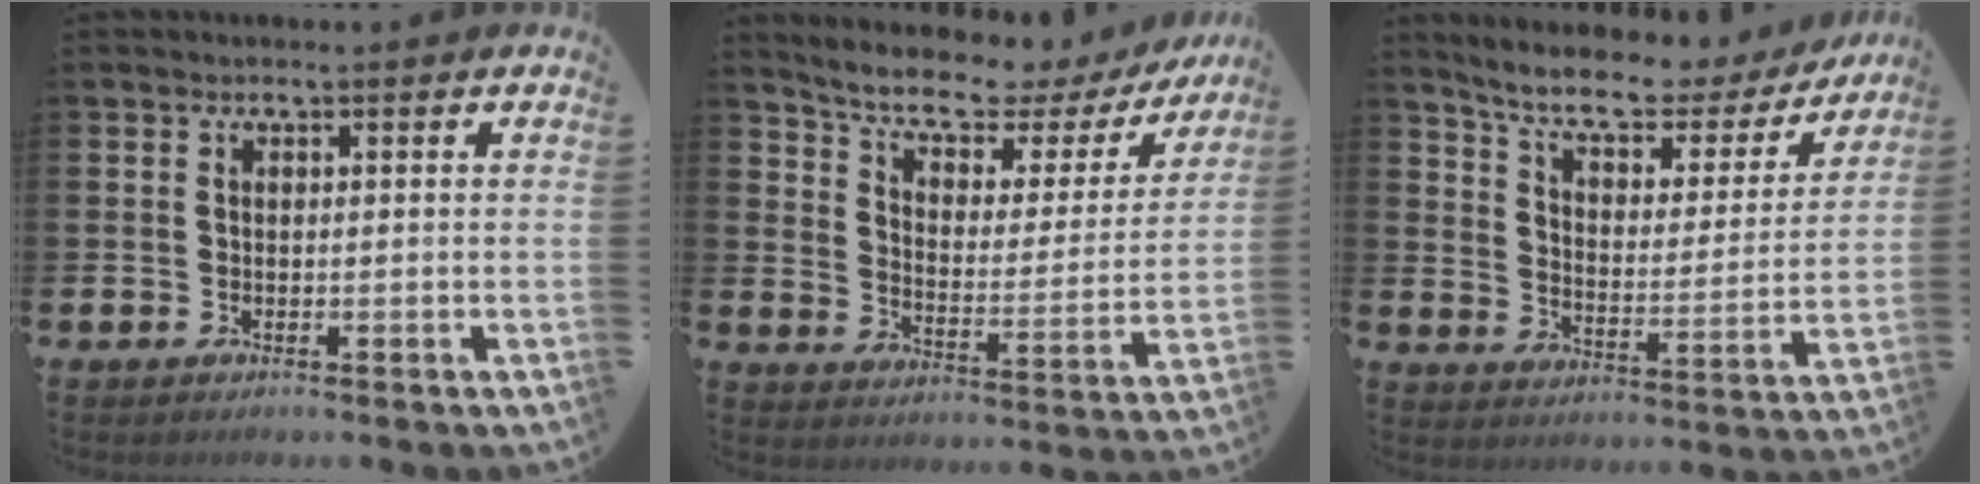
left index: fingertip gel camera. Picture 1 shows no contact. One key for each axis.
{"total": 7.2, "fx": 6.2, "fy": 2.3, "fz": 2.9, "tx": -0.085, "ty": -0.043, "tz": 0.100}
{"total": 8.4, "fx": 7.3, "fy": 2.4, "fz": 3.3, "tx": -0.088, "ty": -0.051, "tz": 0.121}